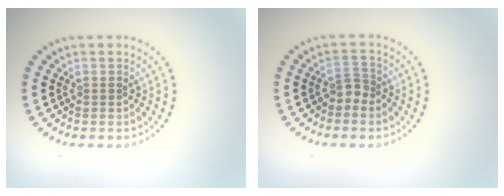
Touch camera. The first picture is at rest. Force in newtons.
{"total": 1.4, "press": 1.0, "slide": 0.9}